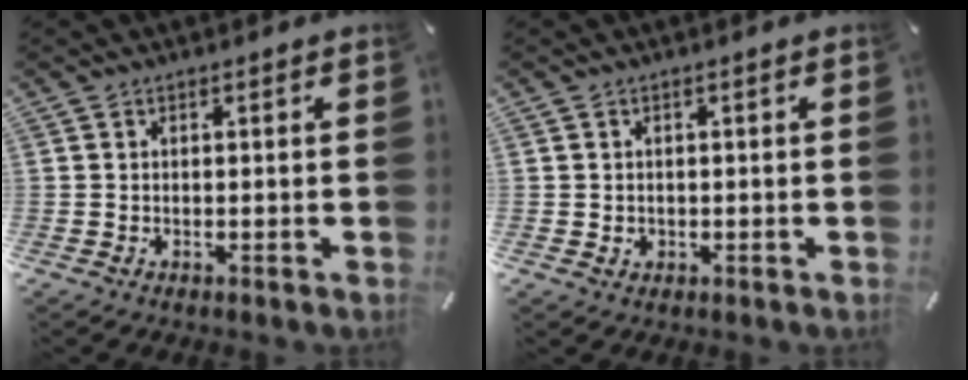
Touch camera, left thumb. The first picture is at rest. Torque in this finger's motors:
{"motor_torque": [0.02, -0.04, 0.00, -0.30, 0.00]}